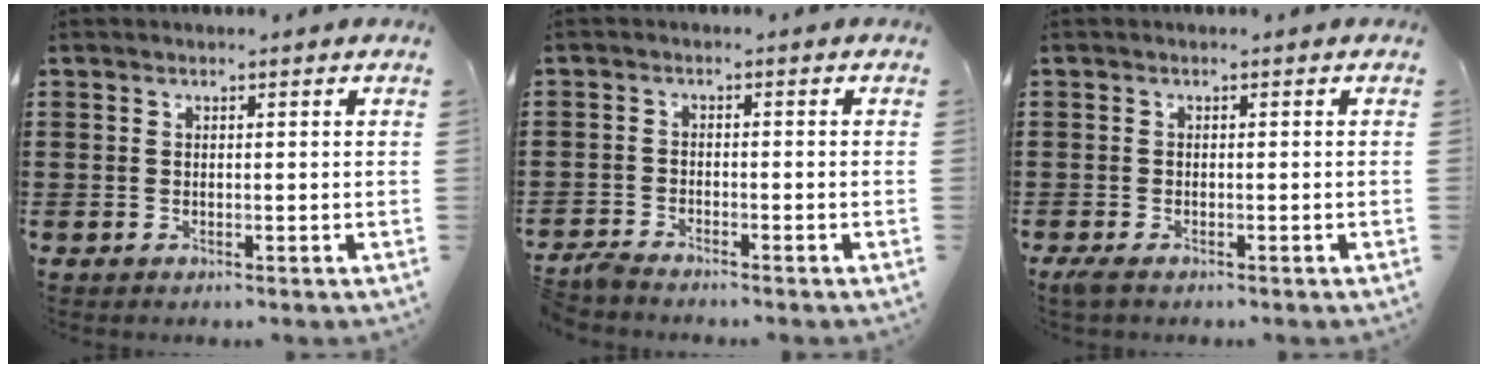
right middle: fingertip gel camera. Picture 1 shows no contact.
{"total": 1.9, "force": [-1.9, 0.0, 0.3], "torque": [-0.017, -0.001, -0.040]}
{"total": 1.0, "force": [-0.6, 0.3, 0.7], "torque": [-0.021, -0.007, -0.014]}